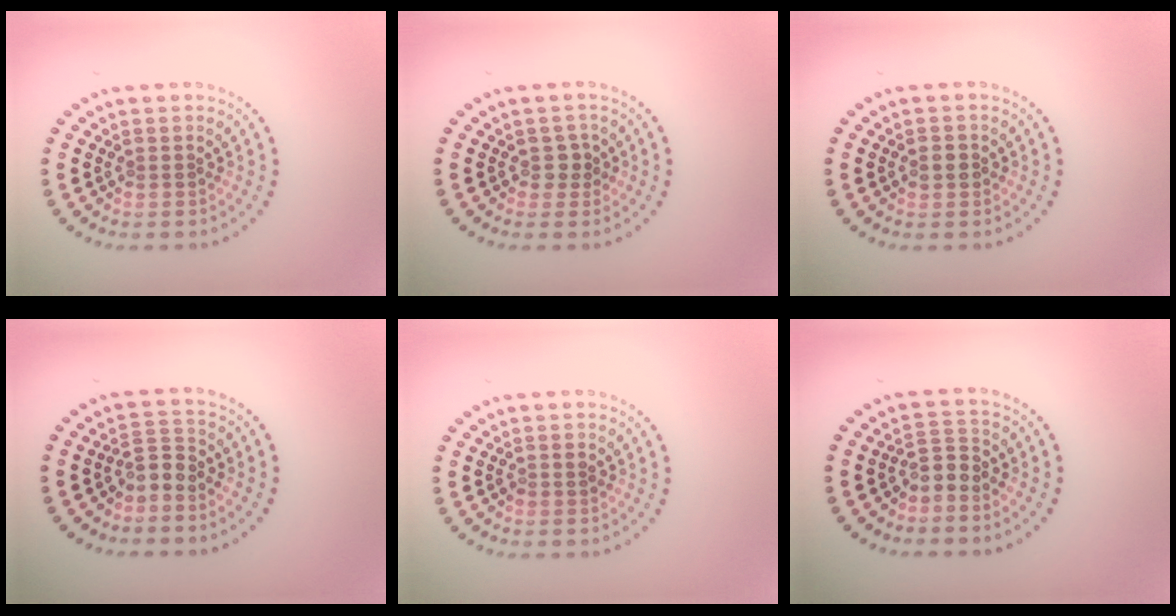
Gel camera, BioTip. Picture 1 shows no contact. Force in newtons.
{"total": 1.0, "press": 0.9, "slide": 0.4}
{"total": 1.2, "press": 1.2, "slide": 0.3}
{"total": 1.9, "press": 1.3, "slide": 1.4}
{"total": 0.7, "press": 0.7, "slide": 0.2}
{"total": 2.0, "press": 1.4, "slide": 1.4}